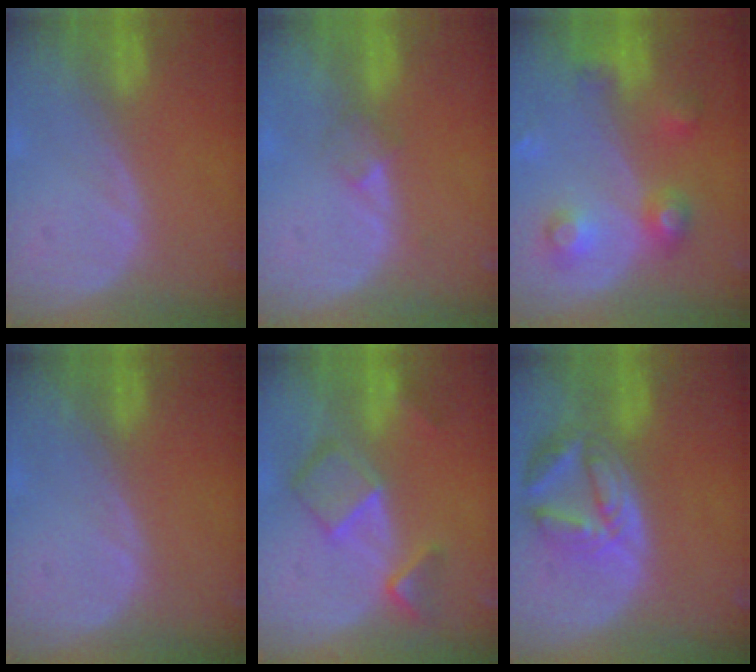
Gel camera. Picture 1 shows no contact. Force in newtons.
{"total": 2.1, "press": 1.8, "slide": 1.0}
{"total": 5.7, "press": 5.7, "slide": 0.2}
{"total": 0.0}
{"total": 7.4, "press": 6.4, "slide": 3.8}
{"total": 8.0, "press": 7.1, "slide": 3.7}